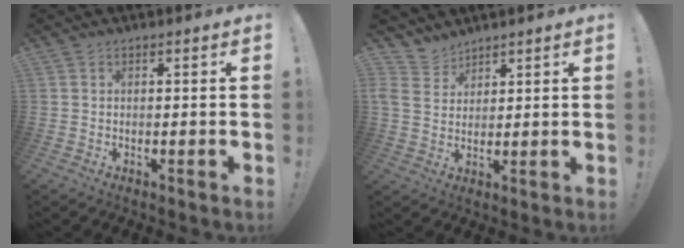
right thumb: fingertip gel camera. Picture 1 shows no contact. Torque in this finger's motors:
{"motor_torque": [0.13, 0.17, 0.60, 0.21, 0.05]}